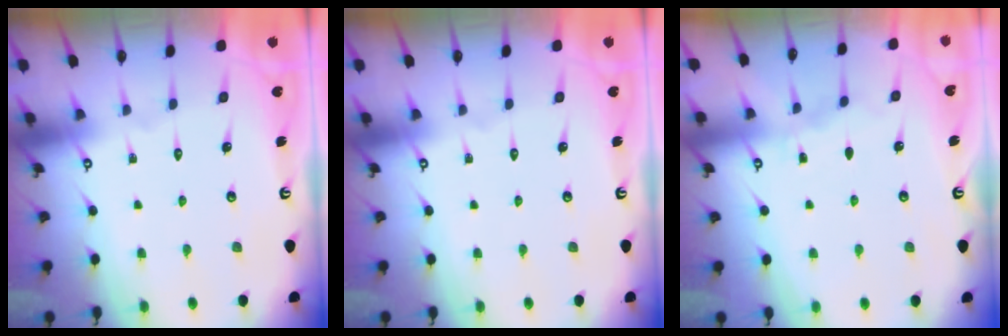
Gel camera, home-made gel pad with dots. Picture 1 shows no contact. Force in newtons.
{"total": 0.0}
{"total": 4.1, "press": 4.1, "slide": 0.5}